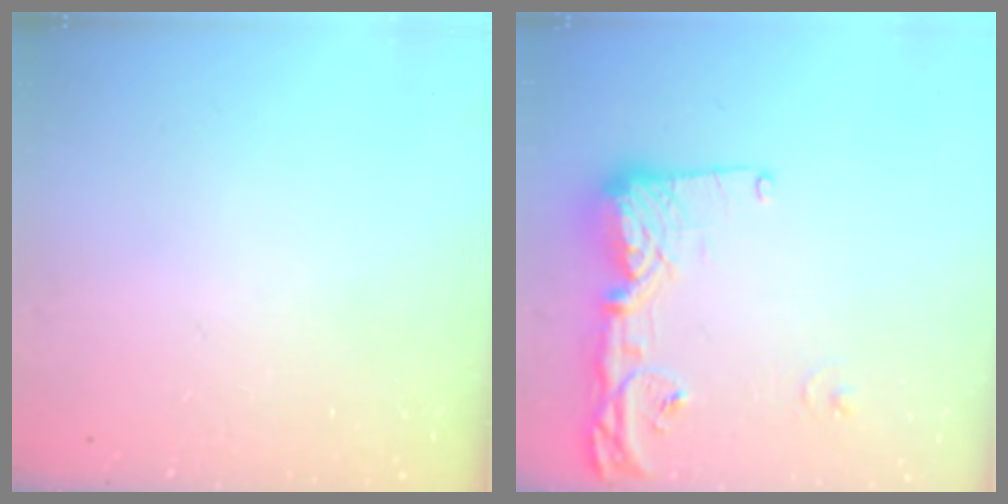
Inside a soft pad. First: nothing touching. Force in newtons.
{"total": 14.9, "press": 14.8, "slide": 1.2}